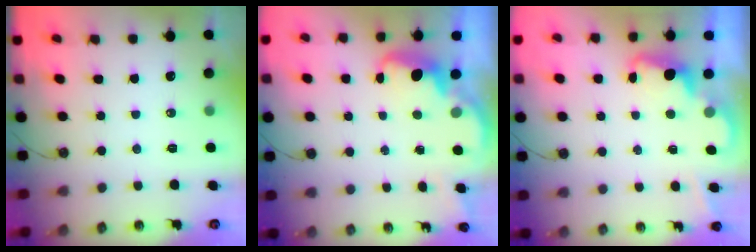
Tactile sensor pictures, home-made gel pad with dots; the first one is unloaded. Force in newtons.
{"total": 3.0, "press": 2.9, "slide": 0.6}
{"total": 2.4, "press": 2.4, "slide": 0.6}